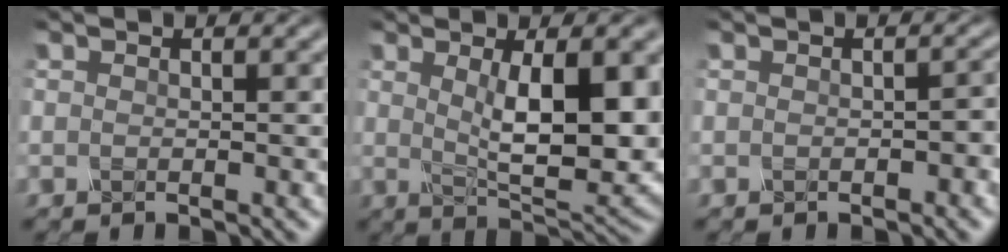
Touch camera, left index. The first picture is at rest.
{"total": 9.0, "force": [1.4, 2.8, 8.5], "torque": [-0.128, -0.011, 0.032]}
{"total": 1.3, "force": [-0.3, 0.6, 1.1], "torque": [-0.015, 0.003, -0.002]}